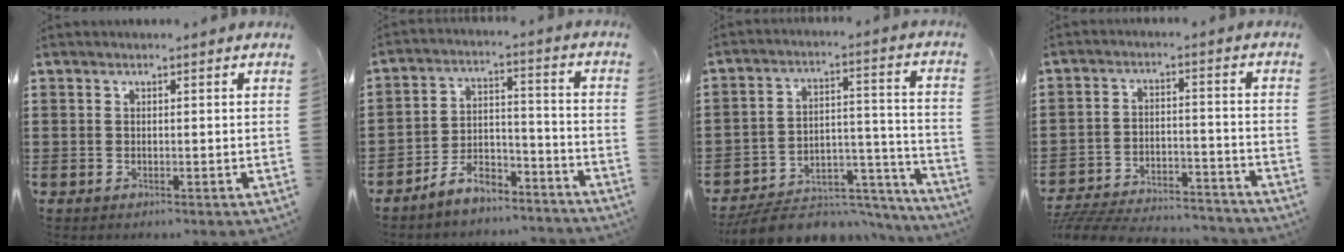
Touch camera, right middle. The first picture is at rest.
{"total": 7.1, "force": [-6.6, 1.9, 1.8], "torque": [-0.030, 0.017, -0.129]}
{"total": 7.6, "force": [-6.8, 2.8, 1.7], "torque": [-0.025, 0.024, -0.128]}
{"total": 7.0, "force": [-6.8, 0.9, 1.4], "torque": [-0.033, 0.009, -0.135]}